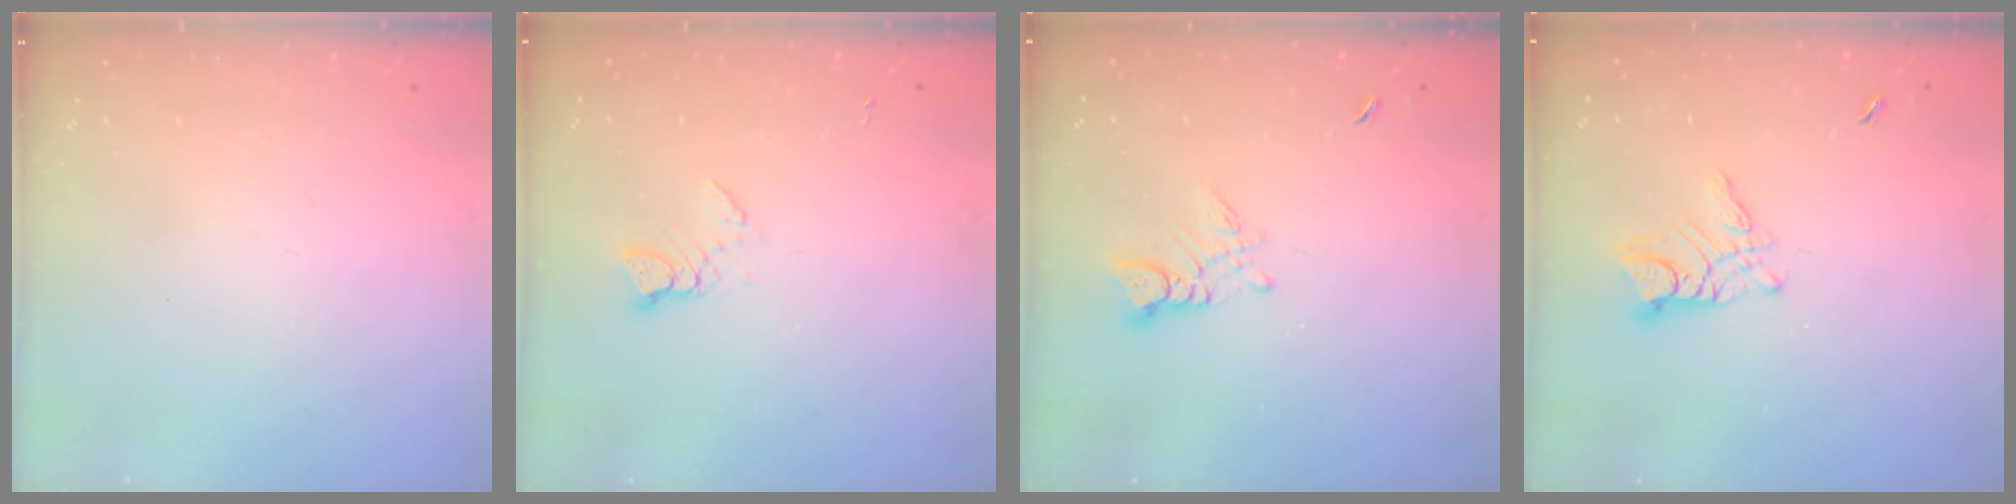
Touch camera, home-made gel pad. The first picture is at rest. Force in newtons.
{"total": 4.4, "press": 4.3, "slide": 0.7}
{"total": 3.4, "press": 3.4, "slide": 0.4}
{"total": 7.3, "press": 7.2, "slide": 0.6}